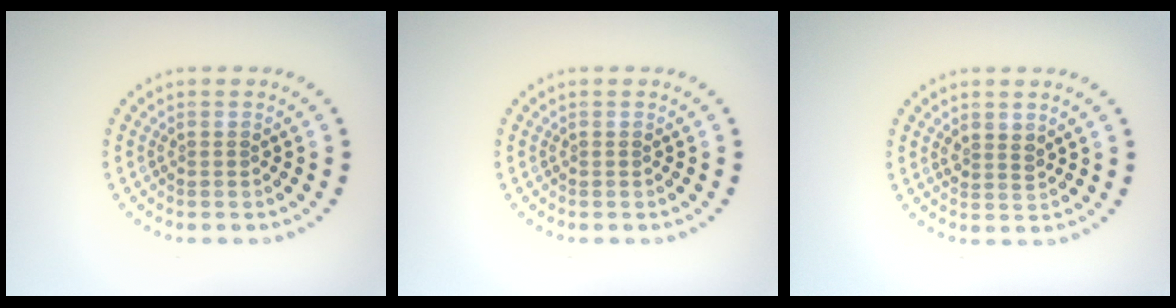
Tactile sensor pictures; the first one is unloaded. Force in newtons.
{"total": 0.0}
{"total": 1.4, "press": 1.2, "slide": 0.7}